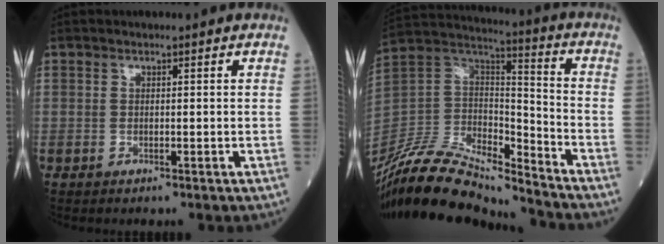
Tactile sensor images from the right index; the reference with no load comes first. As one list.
[{"total": 20.1, "force": [-18.5, 3.1, 7.3], "torque": [-0.156, 0.021, -0.342]}]